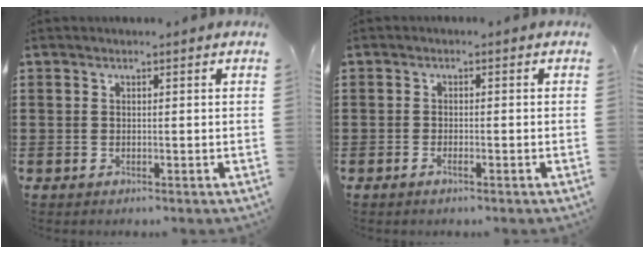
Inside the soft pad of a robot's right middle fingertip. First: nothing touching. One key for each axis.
{"total": 1.0, "fx": -0.6, "fy": 0.1, "fz": 0.8, "tx": -0.017, "ty": -0.005, "tz": -0.008}